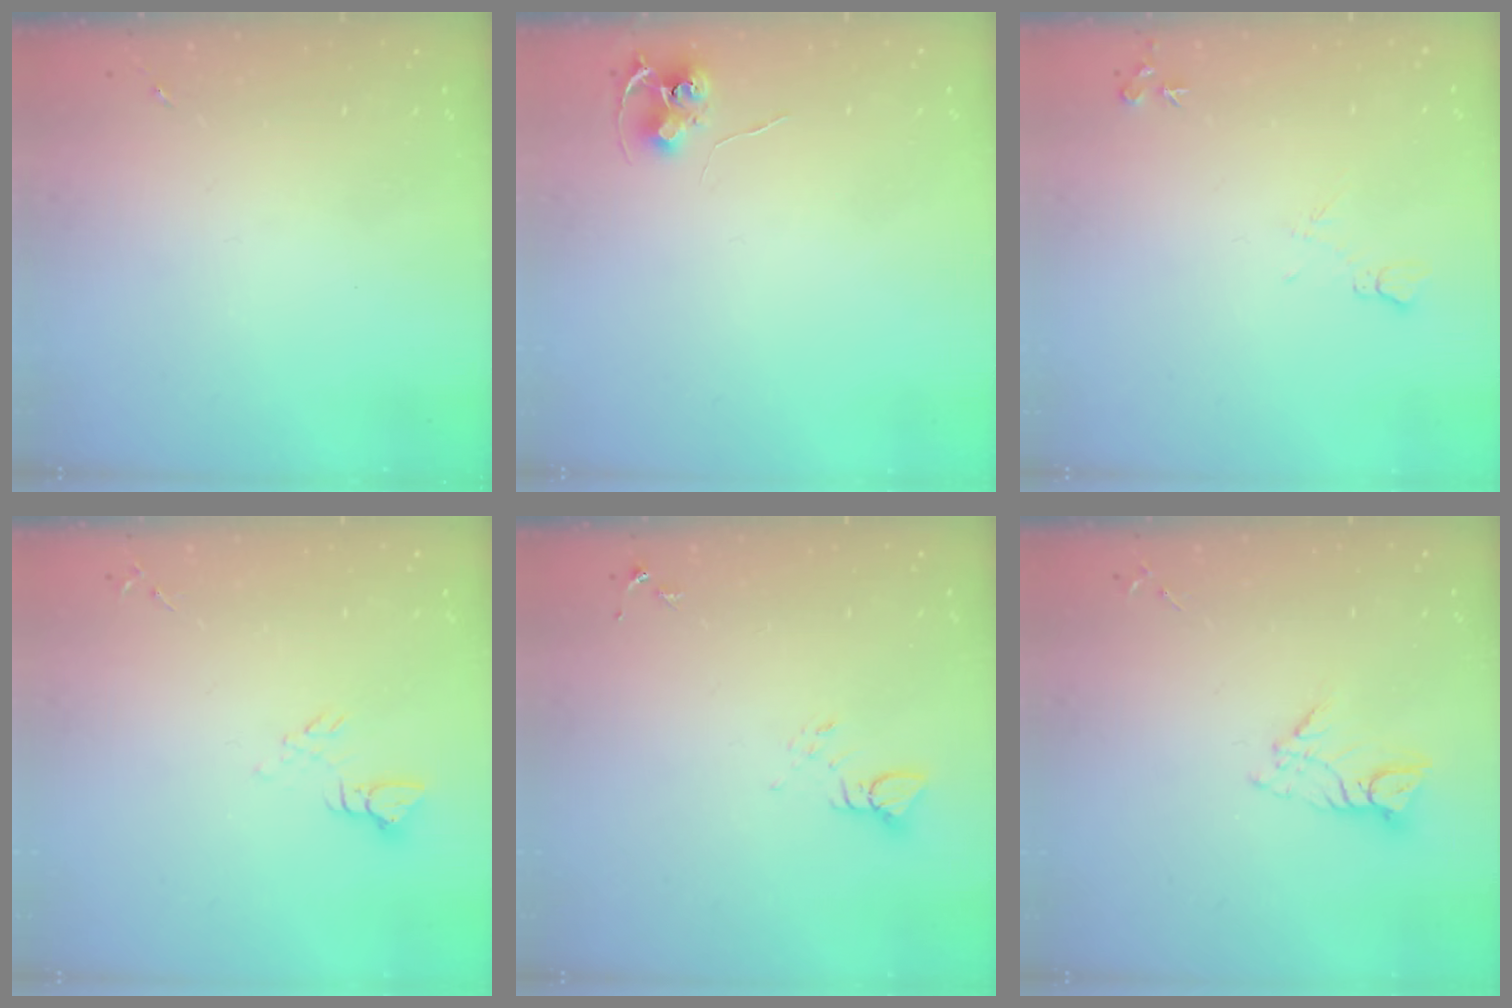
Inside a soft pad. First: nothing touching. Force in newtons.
{"total": 6.9, "press": 6.9, "slide": 0.5}
{"total": 7.6, "press": 7.6, "slide": 0.8}
{"total": 5.1, "press": 5.1, "slide": 0.4}
{"total": 3.9, "press": 3.9, "slide": 0.2}
{"total": 8.4, "press": 8.4, "slide": 0.9}